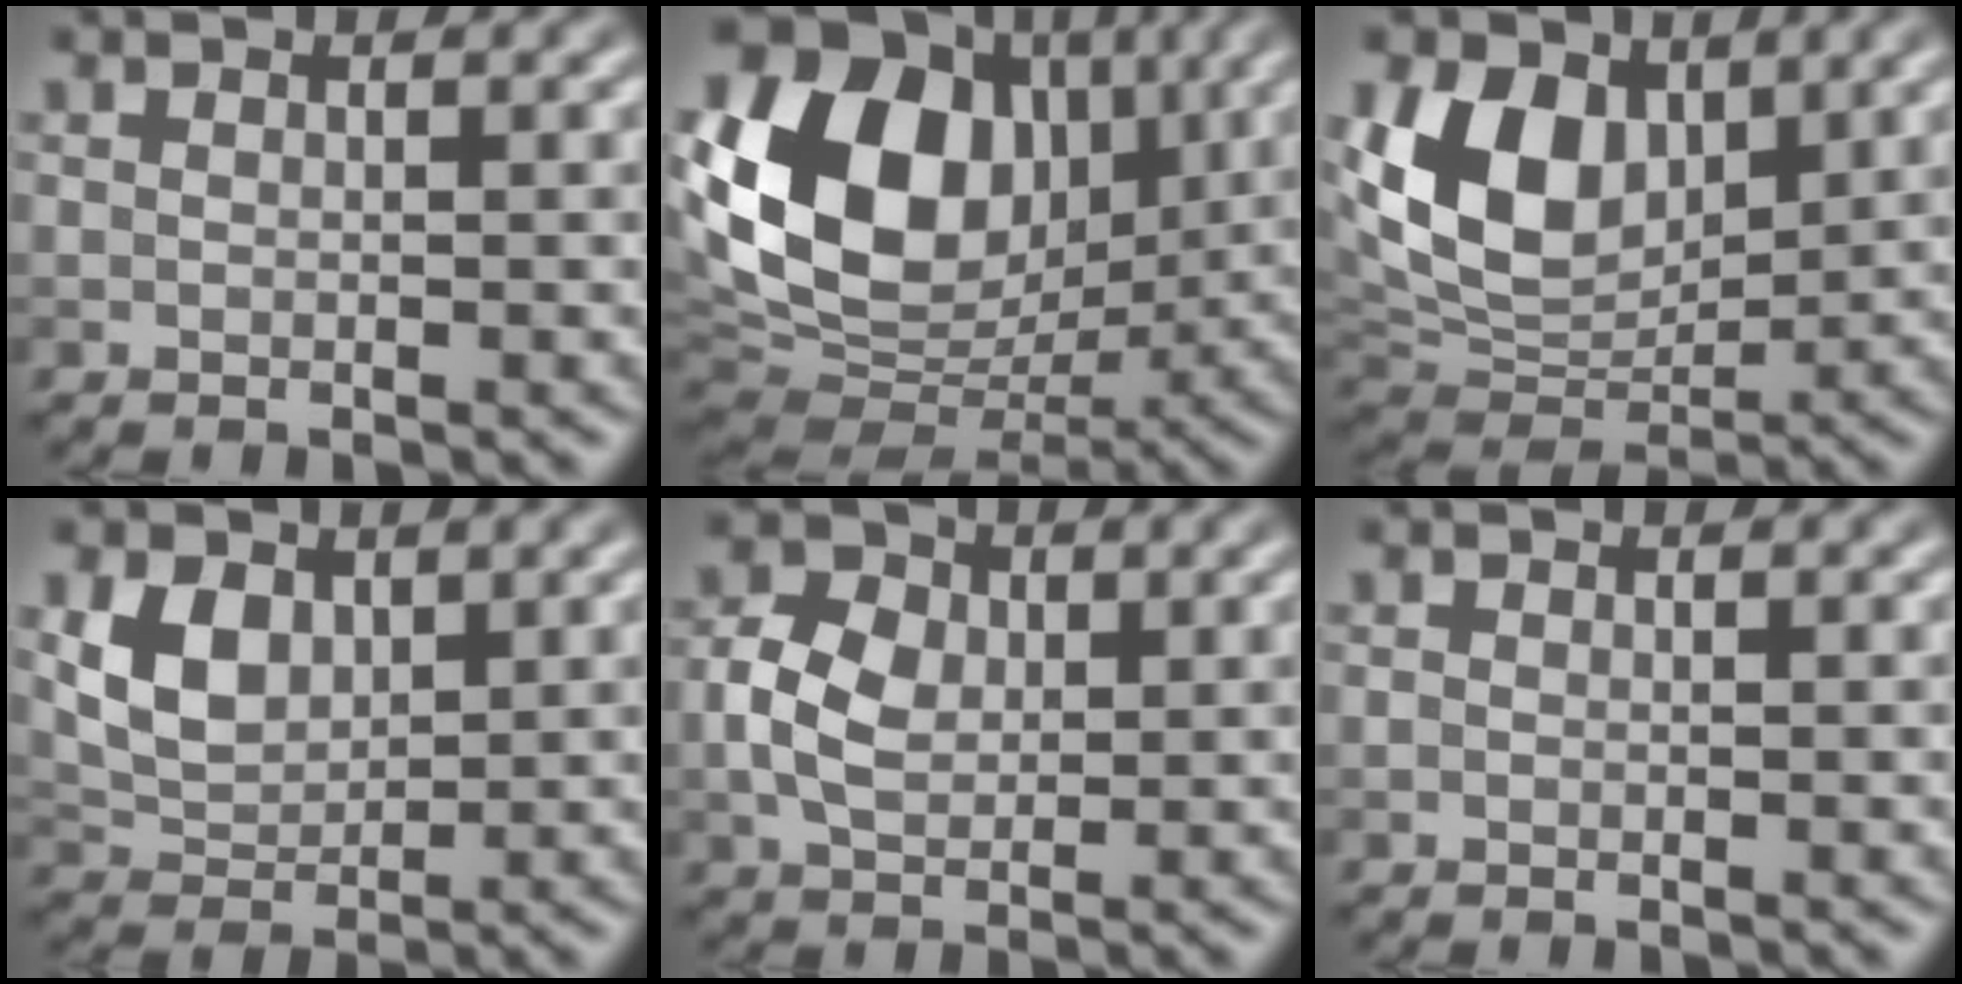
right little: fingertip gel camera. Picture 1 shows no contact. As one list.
[{"total": 15.4, "force": [3.6, 11.4, 9.7], "torque": [-0.188, 0.019, 0.060]}, {"total": 8.6, "force": [2.8, 5.9, 5.6], "torque": [-0.114, -0.010, 0.048]}, {"total": 3.9, "force": [1.4, 2.8, 2.4], "torque": [-0.054, -0.002, 0.028]}, {"total": 4.4, "force": [0.1, 3.2, 3.0], "torque": [-0.065, 0.005, 0.000]}, {"total": 0.0}]